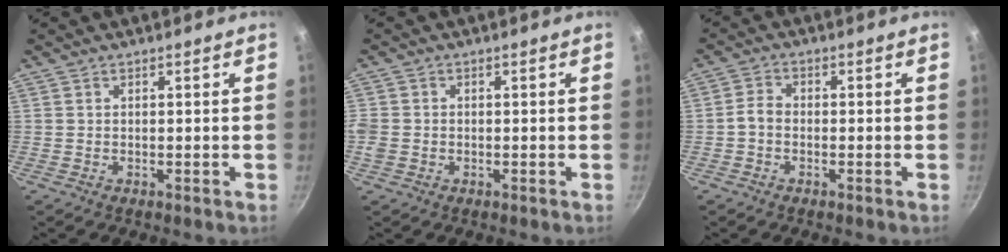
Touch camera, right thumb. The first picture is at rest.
{"total": 3.1, "force": [-0.6, 2.6, 1.6], "torque": [-0.040, 0.003, -0.011]}
{"total": 2.9, "force": [-0.8, 2.0, 1.9], "torque": [-0.033, 0.012, -0.023]}